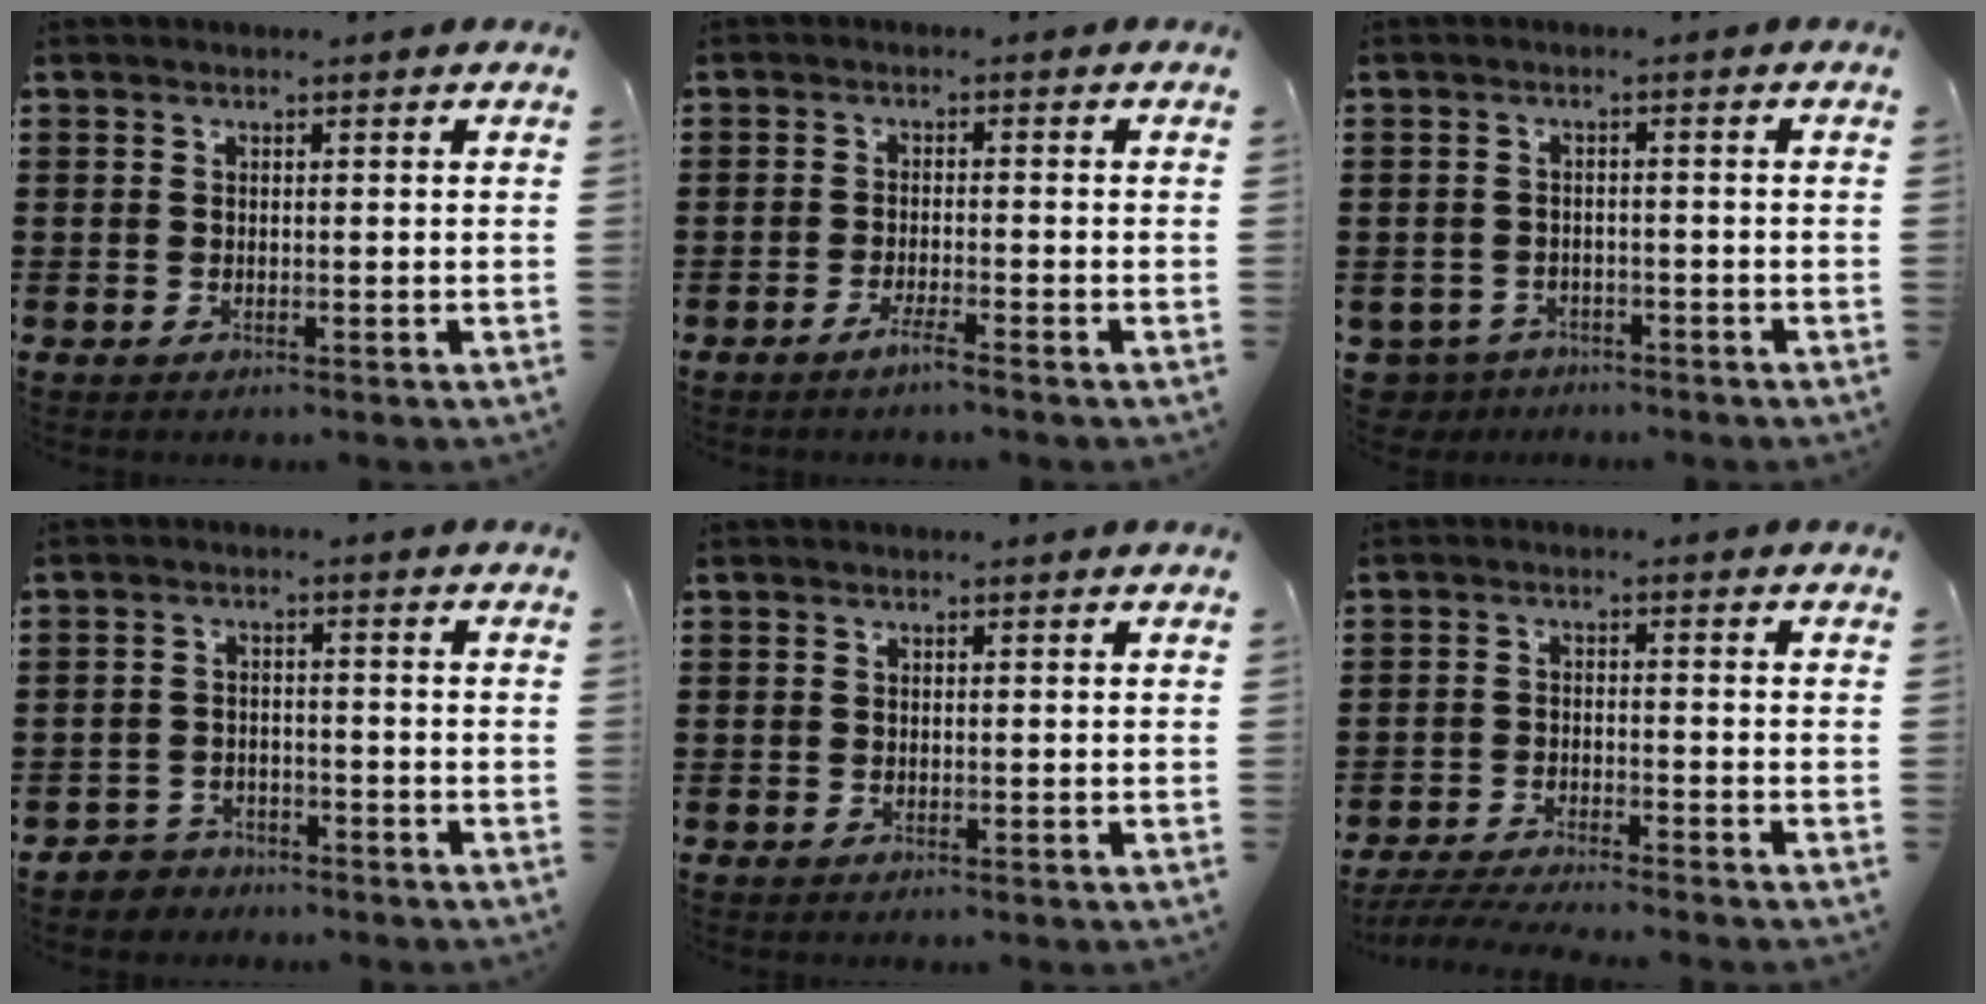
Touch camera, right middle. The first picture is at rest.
{"total": 2.4, "force": [-1.8, -0.1, 1.7], "torque": [-0.028, 0.001, -0.033]}
{"total": 2.5, "force": [-2.4, 0.7, -0.1], "torque": [-0.016, -0.004, -0.057]}
{"total": 2.8, "force": [-2.6, 0.9, -0.2], "torque": [-0.007, 0.000, -0.059]}
{"total": 0.0}
{"total": 4.0, "force": [-3.8, -0.1, 1.1], "torque": [-0.034, -0.011, -0.080]}